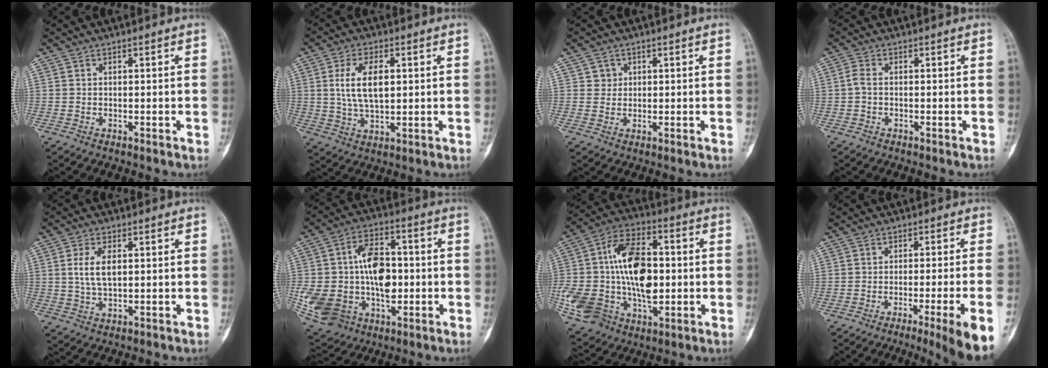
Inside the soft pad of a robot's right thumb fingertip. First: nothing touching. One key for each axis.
{"total": 9.0, "fx": 1.6, "fy": 4.5, "fz": 7.6, "tx": -0.139, "ty": -0.003, "tz": 0.034}
{"total": 2.0, "fx": 0.7, "fy": 1.8, "fz": 0.1, "tx": 0.012, "ty": 0.000, "tz": 0.006}
{"total": 1.8, "fx": -0.2, "fy": 1.0, "fz": 1.6, "tx": -0.036, "ty": 0.001, "tz": -0.008}
{"total": 5.5, "fx": 1.0, "fy": 2.7, "fz": 4.7, "tx": -0.089, "ty": -0.001, "tz": 0.021}
{"total": 24.2, "fx": -1.3, "fy": 16.3, "fz": 17.9, "tx": -0.337, "ty": 0.019, "tz": -0.001}
{"total": 25.7, "fx": -0.2, "fy": 16.0, "fz": 20.2, "tx": -0.388, "ty": 0.019, "tz": 0.008}
{"total": 11.0, "fx": -5.7, "fy": -0.3, "fz": 9.4, "tx": -0.128, "ty": 0.000, "tz": -0.081}